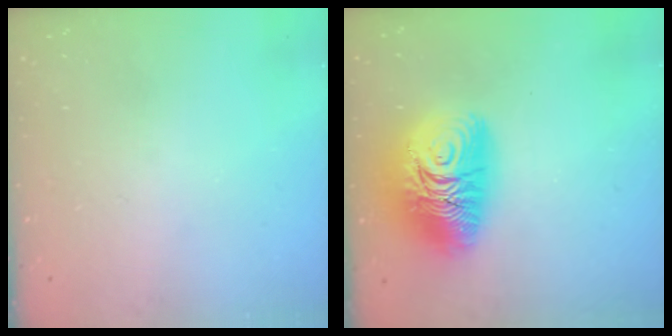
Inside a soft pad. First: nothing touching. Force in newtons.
{"total": 15.9, "press": 15.9, "slide": 1.3}